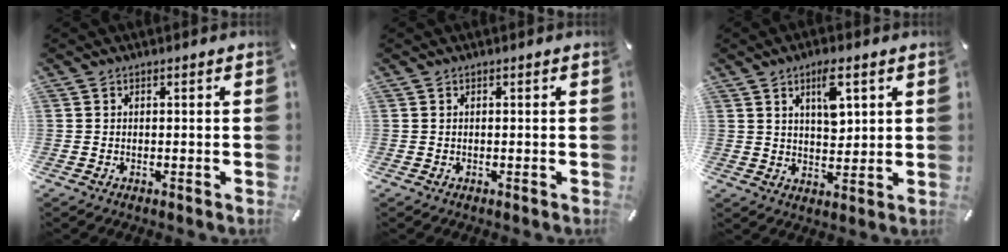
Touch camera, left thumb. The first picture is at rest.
{"total": 0.0}
{"total": 7.6, "force": [3.7, 3.6, 5.6], "torque": [-0.079, -0.015, 0.057]}